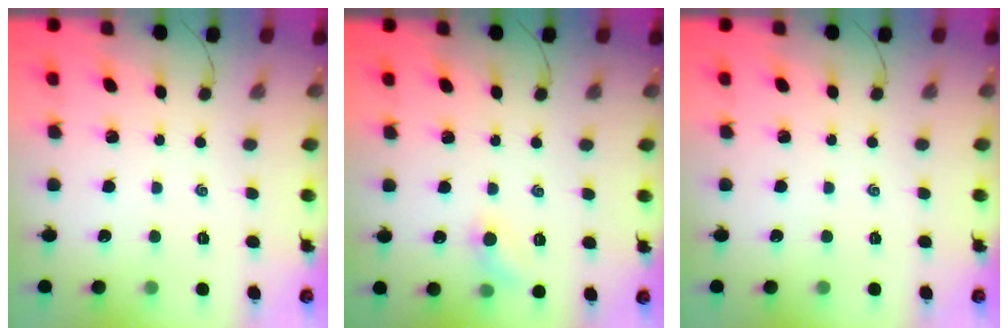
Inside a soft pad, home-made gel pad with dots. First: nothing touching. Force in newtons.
{"total": 5.6, "press": 5.3, "slide": 2.0}
{"total": 0.0}